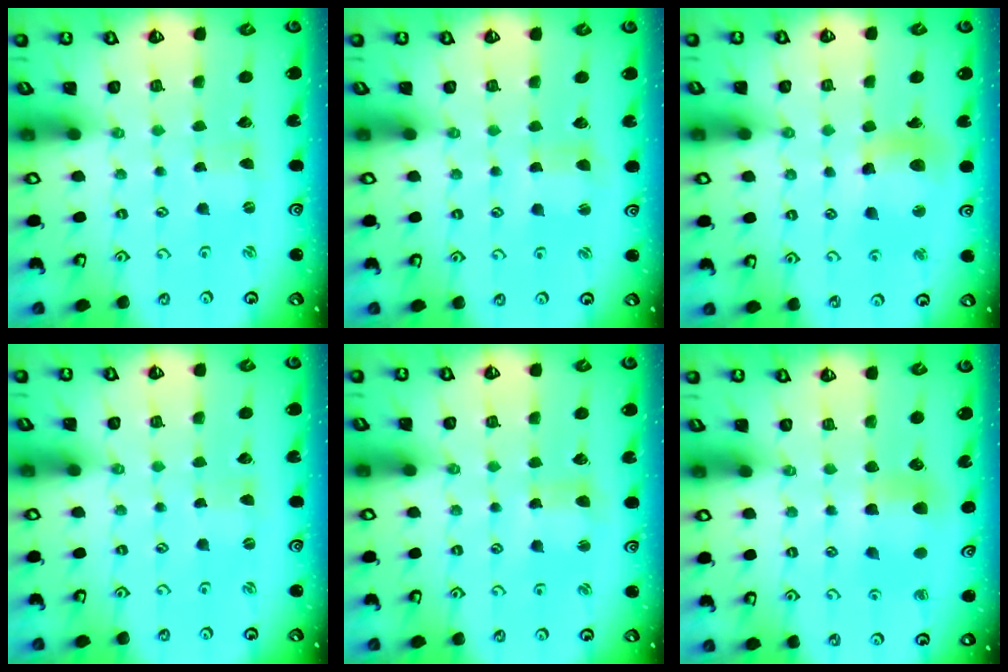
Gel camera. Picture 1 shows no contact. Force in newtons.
{"total": 2.6, "press": 2.5, "slide": 0.3}
{"total": 12.9, "press": 12.8, "slide": 1.7}
{"total": 0.0}
{"total": 3.6, "press": 3.6, "slide": 0.3}
{"total": 5.9, "press": 5.9, "slide": 0.4}